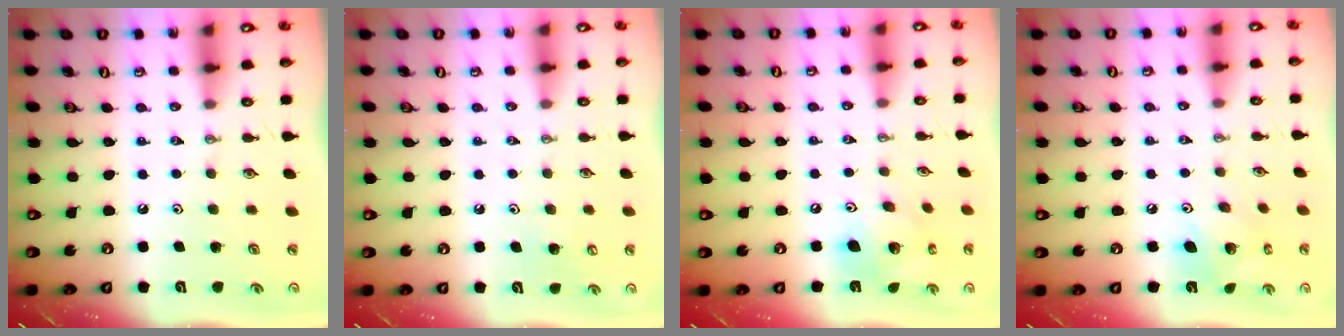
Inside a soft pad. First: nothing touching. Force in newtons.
{"total": 4.8, "press": 4.7, "slide": 0.7}
{"total": 14.3, "press": 14.2, "slide": 1.7}
{"total": 8.9, "press": 8.9, "slide": 0.8}